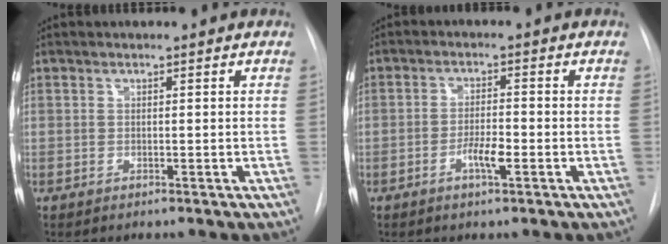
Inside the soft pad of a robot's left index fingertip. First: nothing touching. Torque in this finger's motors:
{"motor_torque": [0.65, 0.29, 0.10, 0.02]}